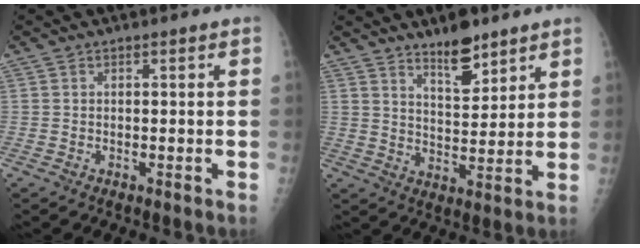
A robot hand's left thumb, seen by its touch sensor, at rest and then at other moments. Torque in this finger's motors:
{"motor_torque": [0.04, -0.03, 0.15, -0.07, 0.07]}